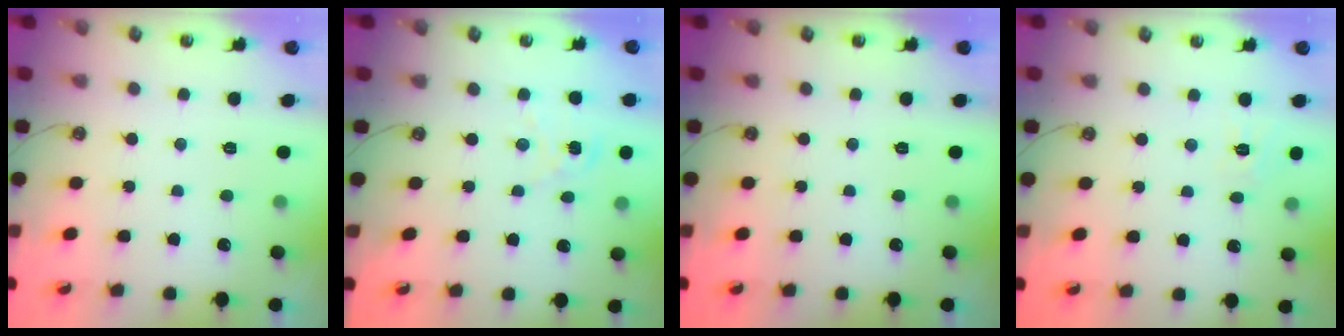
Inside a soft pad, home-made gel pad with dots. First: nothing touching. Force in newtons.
{"total": 1.6, "press": 1.6, "slide": 0.2}
{"total": 0.0}
{"total": 4.1, "press": 4.1, "slide": 0.1}